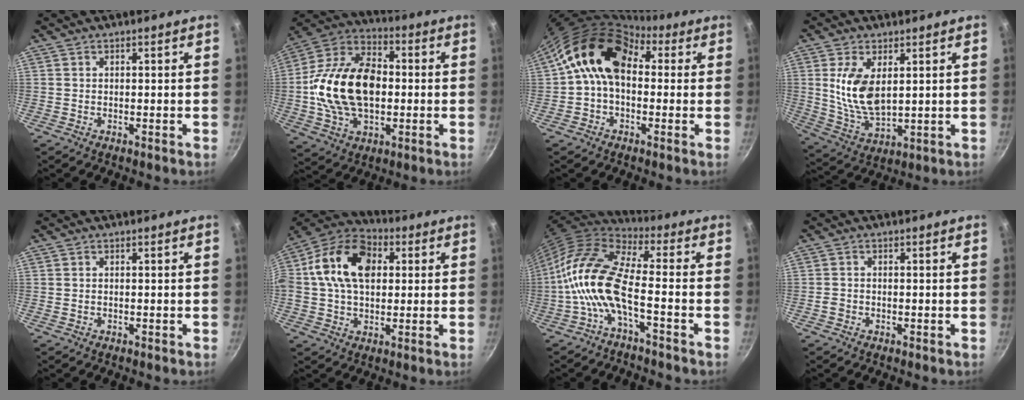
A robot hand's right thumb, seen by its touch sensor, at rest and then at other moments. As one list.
[{"total": 21.3, "force": [-0.5, 13.8, 16.3], "torque": [-0.272, 0.033, -0.017]}, {"total": 13.7, "force": [2.2, 9.6, 9.6], "torque": [-0.133, 0.025, 0.016]}, {"total": 11.1, "force": [2.5, 5.8, 9.1], "torque": [-0.171, -0.024, 0.058]}, {"total": 0.0}, {"total": 17.4, "force": [3.2, 11.9, 12.3], "torque": [-0.204, 0.023, 0.035]}, {"total": 14.0, "force": [-3.7, 5.3, 12.4], "torque": [-0.255, 0.042, -0.089]}, {"total": 1.3, "force": [-0.6, 1.1, 0.5], "torque": [-0.011, 0.004, -0.010]}]